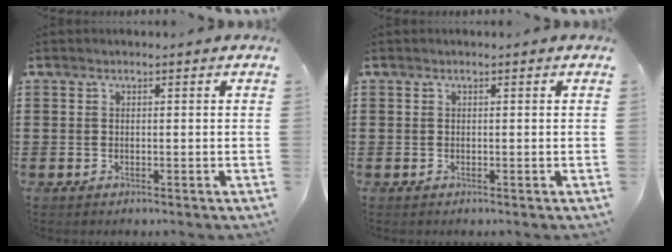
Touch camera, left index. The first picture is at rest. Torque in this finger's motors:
{"motor_torque": [0.00, 0.00, 0.00, 0.00]}